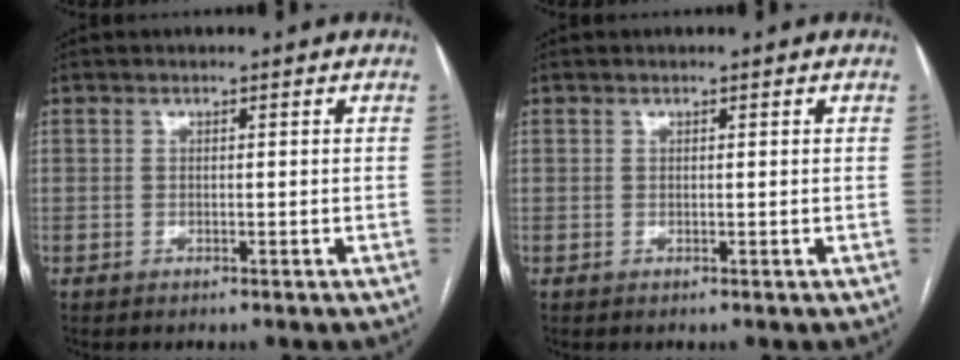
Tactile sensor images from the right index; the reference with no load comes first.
{"total": 0.0}